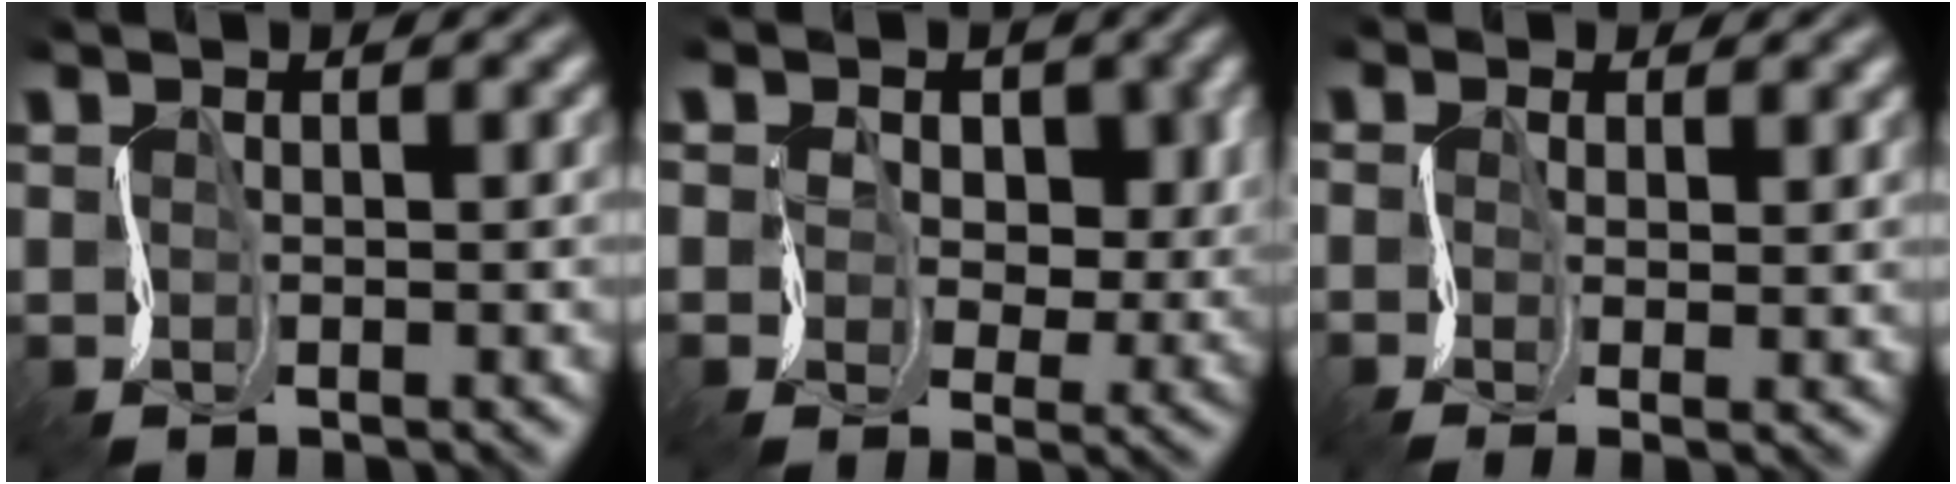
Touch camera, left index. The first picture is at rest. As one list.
[{"total": 2.8, "force": [0.6, 2.5, 0.9], "torque": [-0.017, -0.013, 0.001]}, {"total": 1.7, "force": [-0.4, -1.2, -1.1], "torque": [0.022, -0.009, -0.015]}]